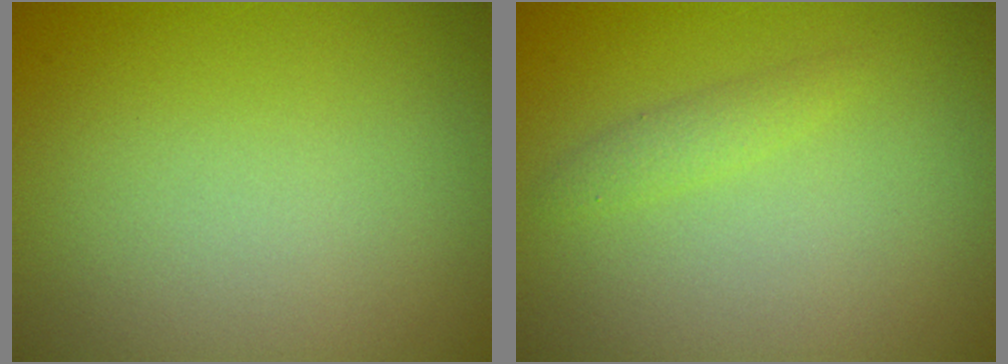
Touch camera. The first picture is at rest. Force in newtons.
{"total": 1.2, "press": 1.2, "slide": 0.1}